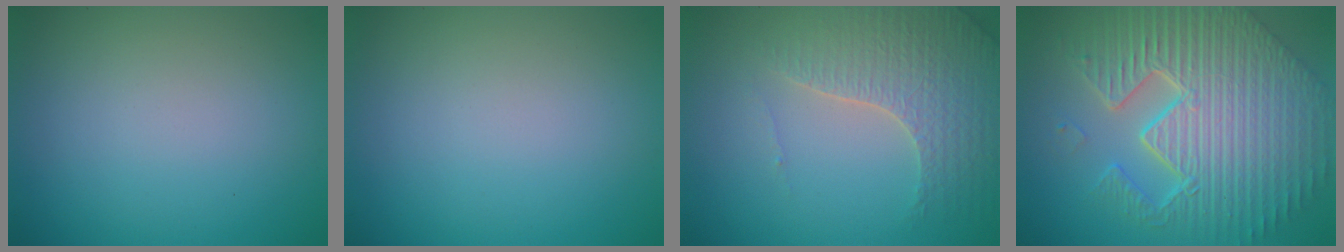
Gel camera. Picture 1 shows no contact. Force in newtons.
{"total": 0.0}
{"total": 4.2, "press": 3.7, "slide": 1.8}
{"total": 11.6, "press": 7.4, "slide": 8.9}